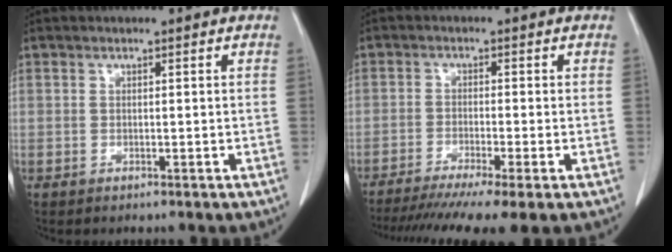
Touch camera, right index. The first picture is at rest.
{"total": 11.8, "force": [-9.0, -0.1, 7.5], "torque": [-0.116, -0.025, -0.143]}